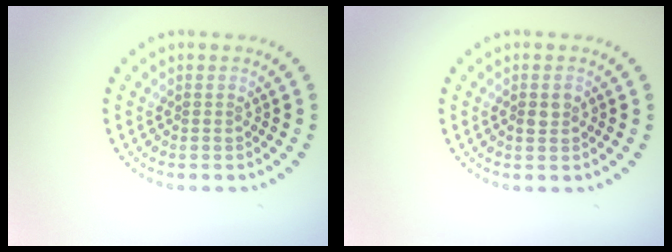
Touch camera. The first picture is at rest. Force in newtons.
{"total": 1.3, "press": 1.3, "slide": 0.1}